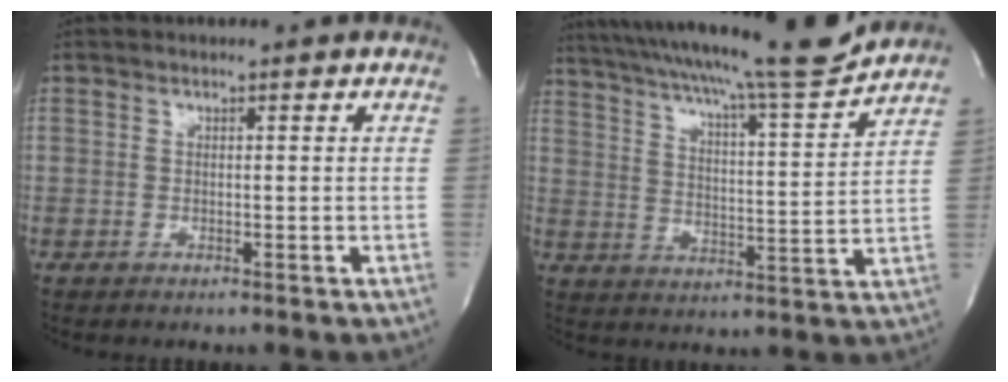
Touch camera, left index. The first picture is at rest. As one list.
[{"total": 19.5, "force": [17.4, -0.4, 8.9], "torque": [-0.155, -0.031, 0.252]}]